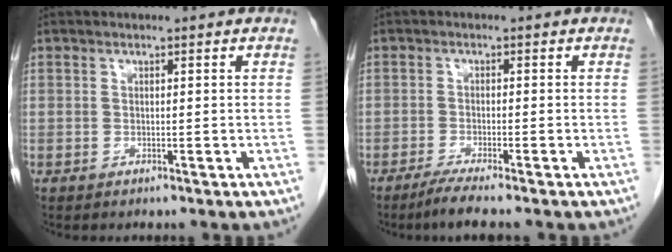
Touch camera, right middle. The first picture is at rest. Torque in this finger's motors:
{"motor_torque": [0.10, -0.07, 0.01, 0.03]}